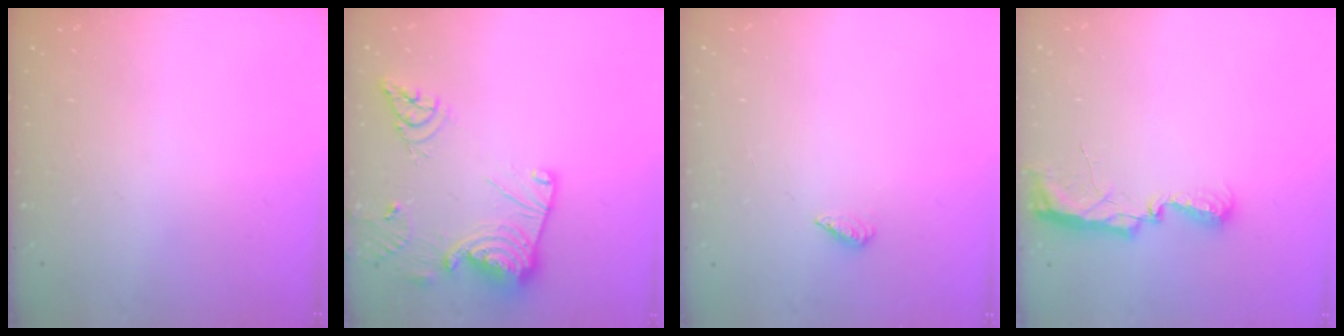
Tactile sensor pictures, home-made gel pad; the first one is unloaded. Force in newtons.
{"total": 18.1, "press": 18.0, "slide": 1.7}
{"total": 2.1, "press": 1.9, "slide": 0.8}
{"total": 11.5, "press": 10.2, "slide": 5.3}